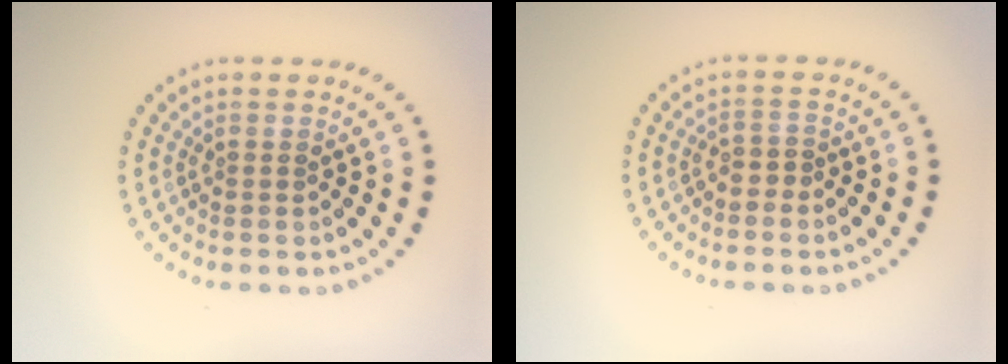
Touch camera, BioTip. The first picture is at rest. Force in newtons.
{"total": 0.8, "press": 0.5, "slide": 0.6}